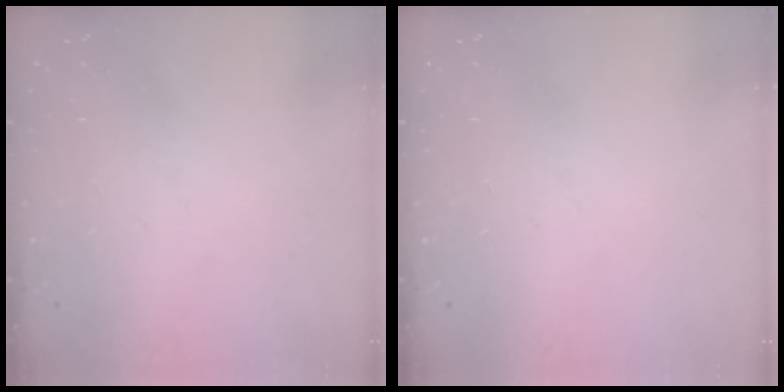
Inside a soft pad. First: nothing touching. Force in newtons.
{"total": 0.0}